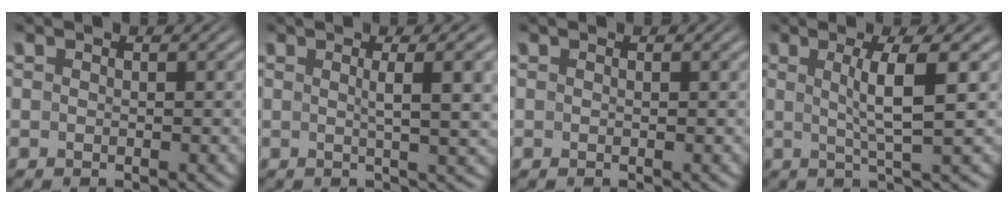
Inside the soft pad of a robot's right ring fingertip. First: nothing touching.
{"total": 3.9, "force": [1.0, -0.4, 3.8], "torque": [-0.045, 0.003, 0.016]}
{"total": 0.0}
{"total": 4.0, "force": [0.8, -0.5, 3.9], "torque": [-0.061, -0.004, 0.019]}